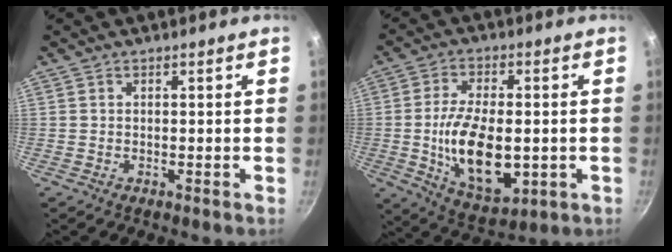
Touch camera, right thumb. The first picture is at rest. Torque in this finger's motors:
{"motor_torque": [-0.40, 1.14, 0.38, 0.66, 0.17]}